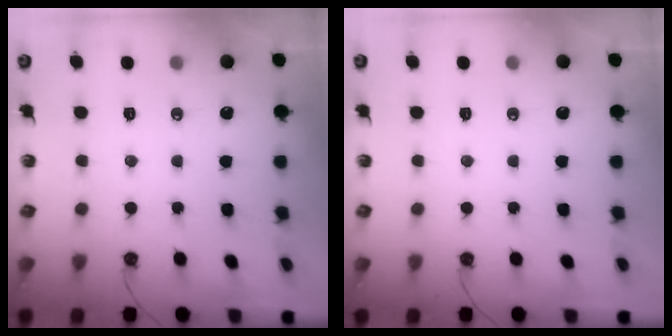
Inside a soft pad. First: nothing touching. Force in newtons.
{"total": 0.0}